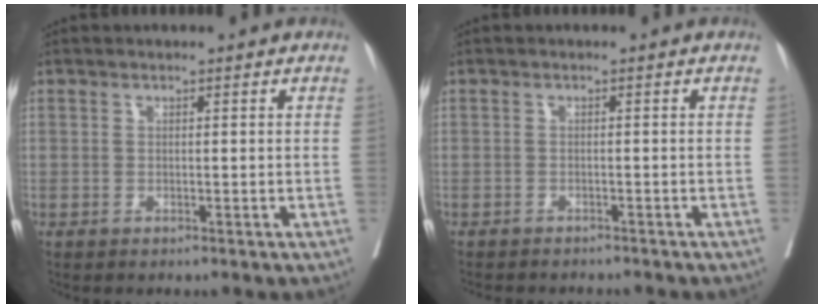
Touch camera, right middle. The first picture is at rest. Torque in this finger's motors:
{"motor_torque": [0.10, -0.12, 0.00, 0.00]}